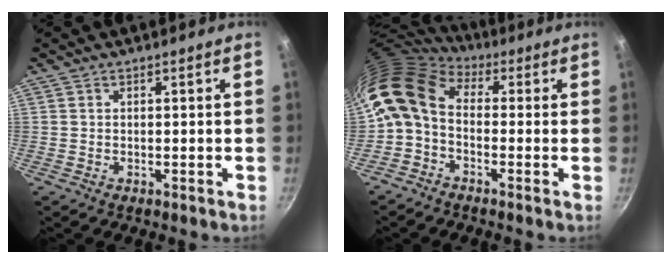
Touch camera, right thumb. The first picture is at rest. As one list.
[{"total": 10.6, "force": [0.0, 7.3, 7.7], "torque": [-0.143, 0.025, -0.023]}]